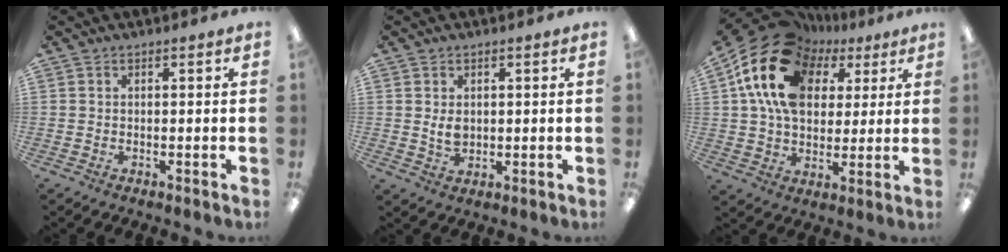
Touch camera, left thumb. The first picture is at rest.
{"total": 3.7, "force": [0.7, 2.6, 2.4], "torque": [-0.049, -0.001, 0.008]}
{"total": 20.4, "force": [8.4, 14.7, 11.5], "torque": [-0.221, -0.028, 0.150]}